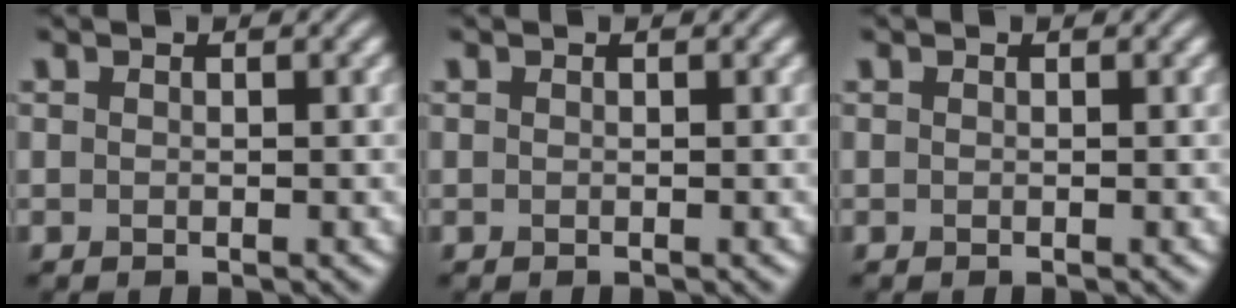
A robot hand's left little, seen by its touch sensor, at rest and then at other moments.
{"total": 0.0}
{"total": 0.0}